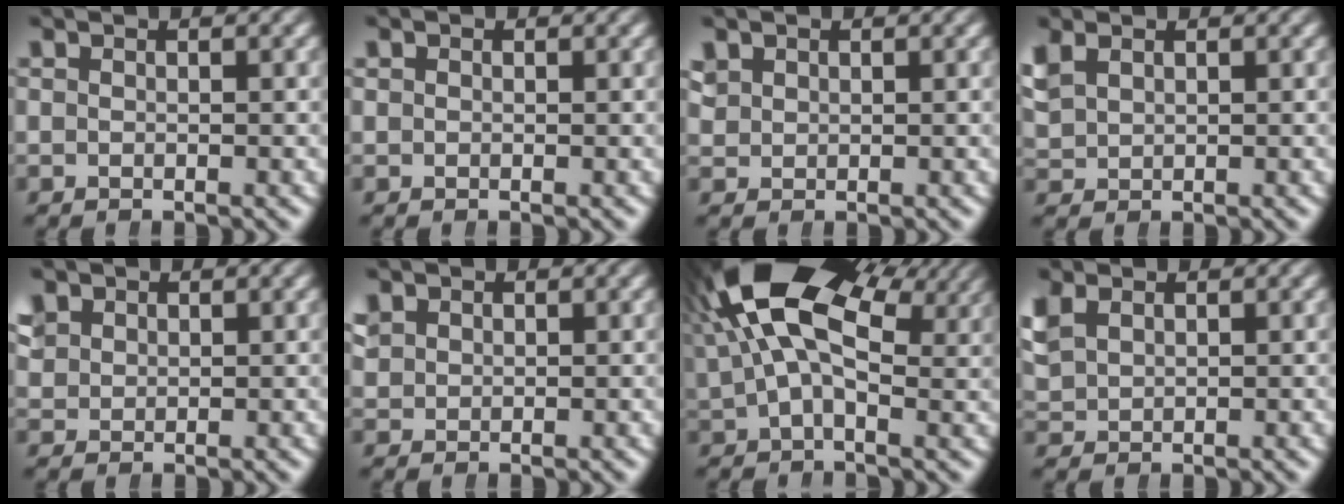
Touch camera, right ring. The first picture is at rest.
{"total": 0.6, "force": [0.2, 0.5, 0.1], "torque": [-0.005, -0.002, 0.004]}
{"total": 2.1, "force": [1.0, 1.7, 0.7], "torque": [-0.014, 0.004, 0.023]}
{"total": 2.5, "force": [1.1, 2.0, 1.1], "torque": [-0.029, 0.004, 0.027]}
{"total": 2.7, "force": [1.4, 2.1, 0.9], "torque": [-0.021, 0.004, 0.030]}
{"total": 2.3, "force": [1.1, 1.8, 0.8], "torque": [-0.017, 0.004, 0.024]}
{"total": 18.2, "force": [5.3, 11.5, 13.0], "torque": [-0.231, 0.028, 0.058]}
{"total": 2.9, "force": [1.2, 2.4, 1.2], "torque": [-0.034, 0.003, 0.029]}